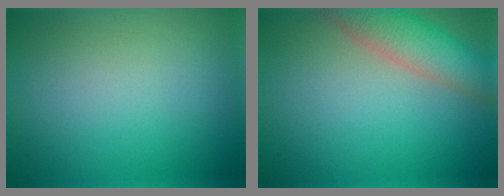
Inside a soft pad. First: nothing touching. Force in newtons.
{"total": 6.1, "press": 6.1, "slide": 0.5}